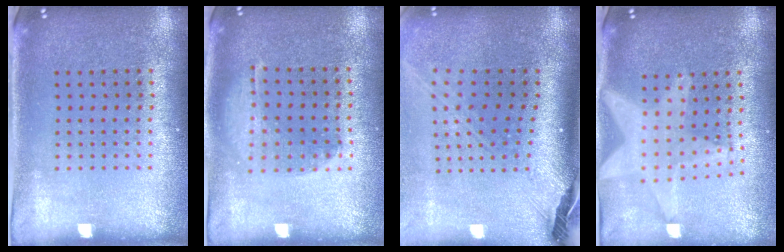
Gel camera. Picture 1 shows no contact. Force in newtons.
{"total": 1.3, "press": 1.2, "slide": 0.4}
{"total": 2.8, "press": 2.1, "slide": 1.9}
{"total": 2.2, "press": 1.8, "slide": 1.2}